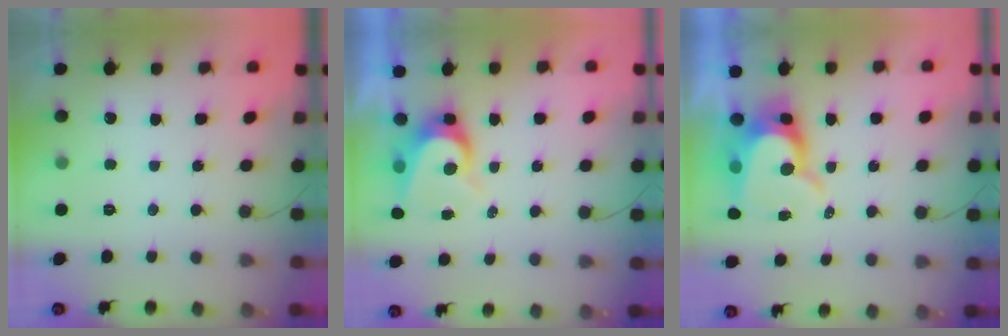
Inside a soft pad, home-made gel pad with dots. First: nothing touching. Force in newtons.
{"total": 6.5, "press": 6.5, "slide": 0.7}
{"total": 10.5, "press": 10.5, "slide": 1.0}